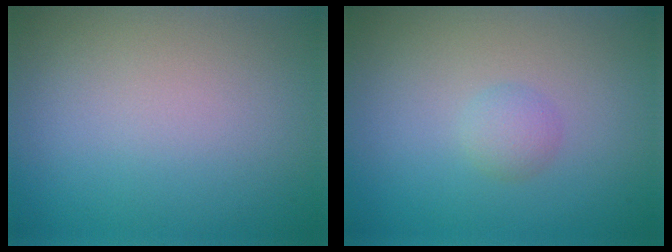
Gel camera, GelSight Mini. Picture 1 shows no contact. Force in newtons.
{"total": 1.4, "press": 1.4, "slide": 0.0}